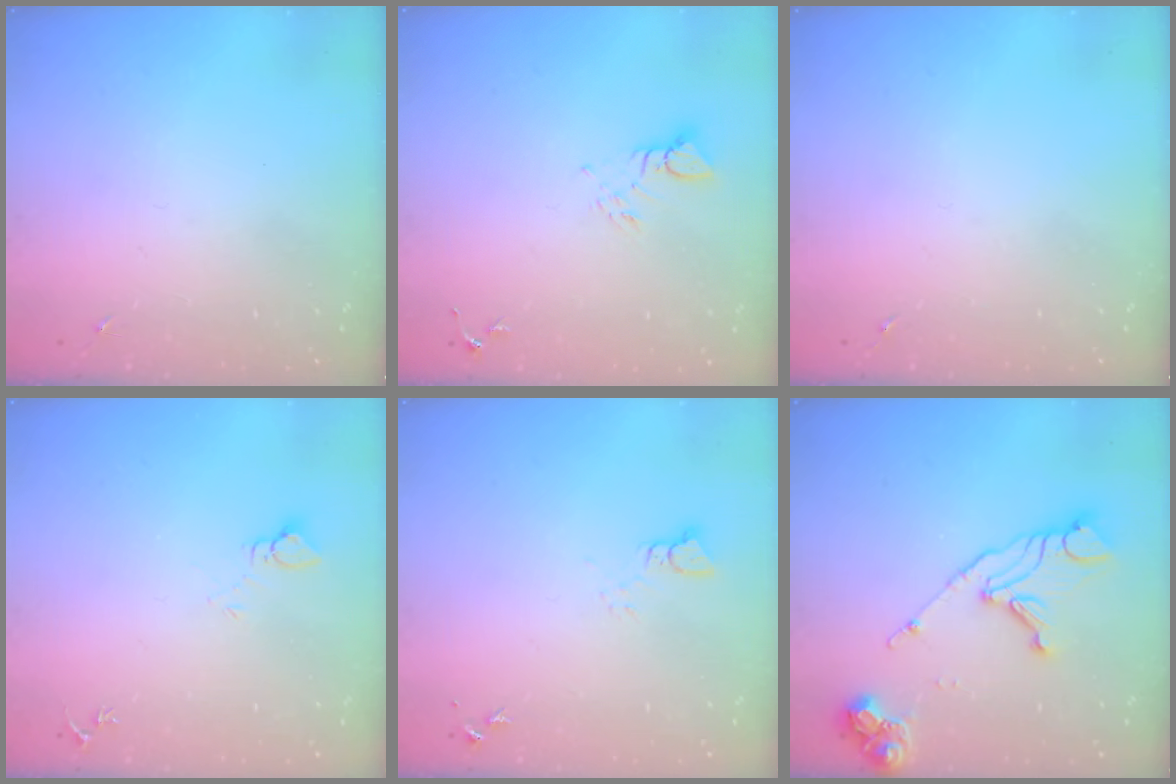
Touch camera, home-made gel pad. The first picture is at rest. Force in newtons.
{"total": 3.9, "press": 3.9, "slide": 0.5}
{"total": 0.0}
{"total": 3.7, "press": 3.7, "slide": 0.3}
{"total": 2.5, "press": 2.5, "slide": 0.1}
{"total": 14.7, "press": 14.6, "slide": 1.7}